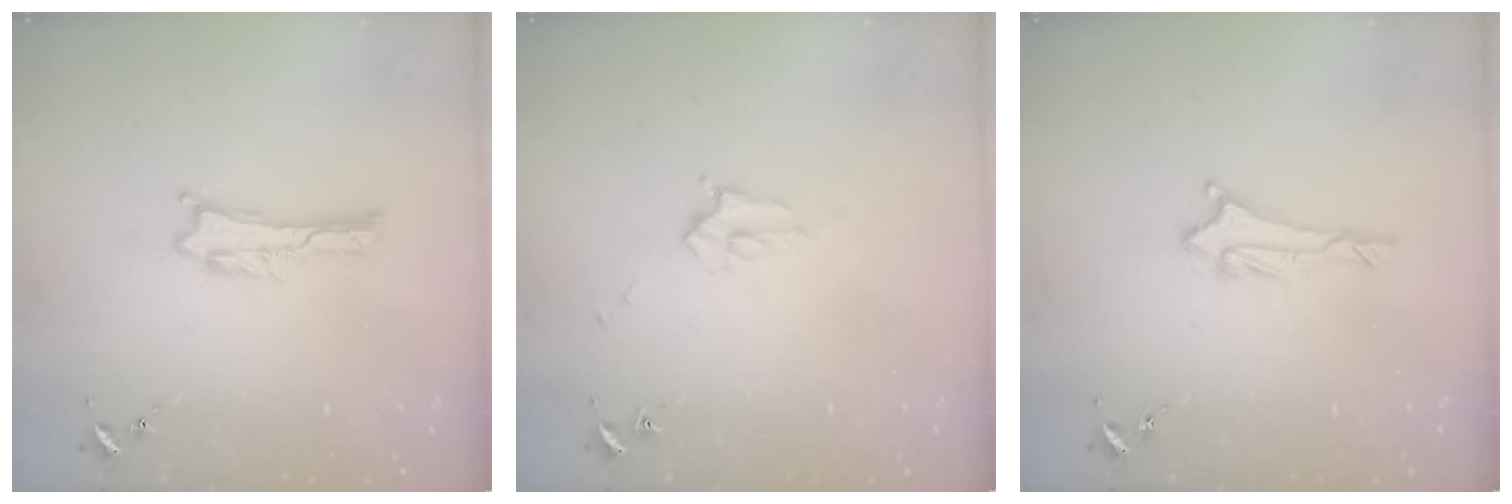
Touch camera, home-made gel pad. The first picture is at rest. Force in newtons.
{"total": 2.3, "press": 2.3, "slide": 0.3}
{"total": 1.7, "press": 1.6, "slide": 0.6}